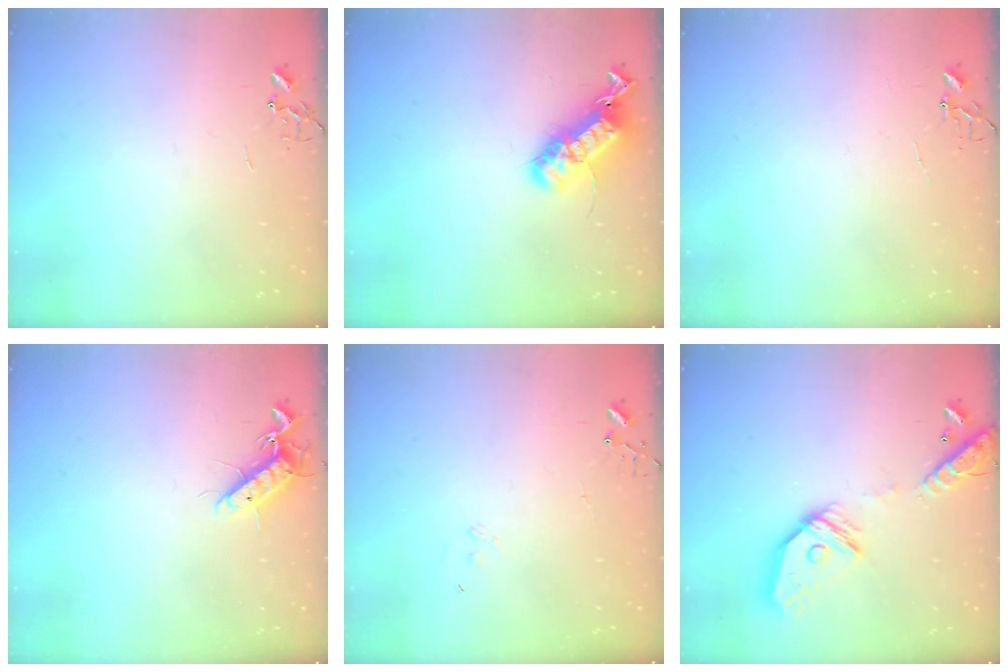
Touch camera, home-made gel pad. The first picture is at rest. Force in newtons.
{"total": 19.9, "press": 19.9, "slide": 0.3}
{"total": 4.3, "press": 4.3, "slide": 0.3}
{"total": 11.0, "press": 10.9, "slide": 1.9}
{"total": 6.8, "press": 6.8, "slide": 0.5}
{"total": 17.2, "press": 17.0, "slide": 2.2}